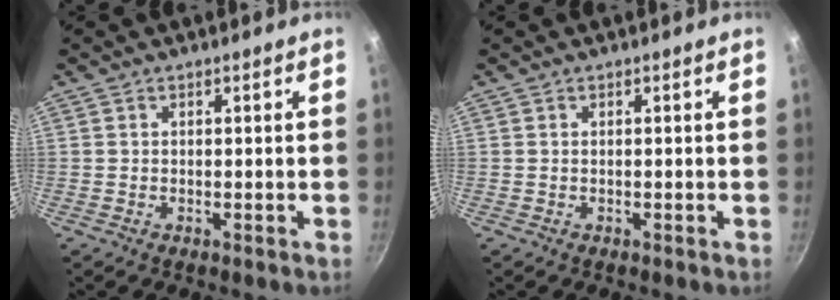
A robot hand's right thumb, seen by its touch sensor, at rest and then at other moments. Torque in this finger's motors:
{"motor_torque": [-0.35, 0.52, -0.17, 0.23, 0.05]}